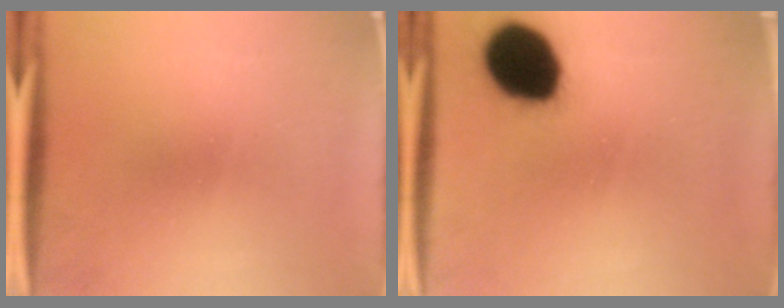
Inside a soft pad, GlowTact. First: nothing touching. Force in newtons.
{"total": 17.7}